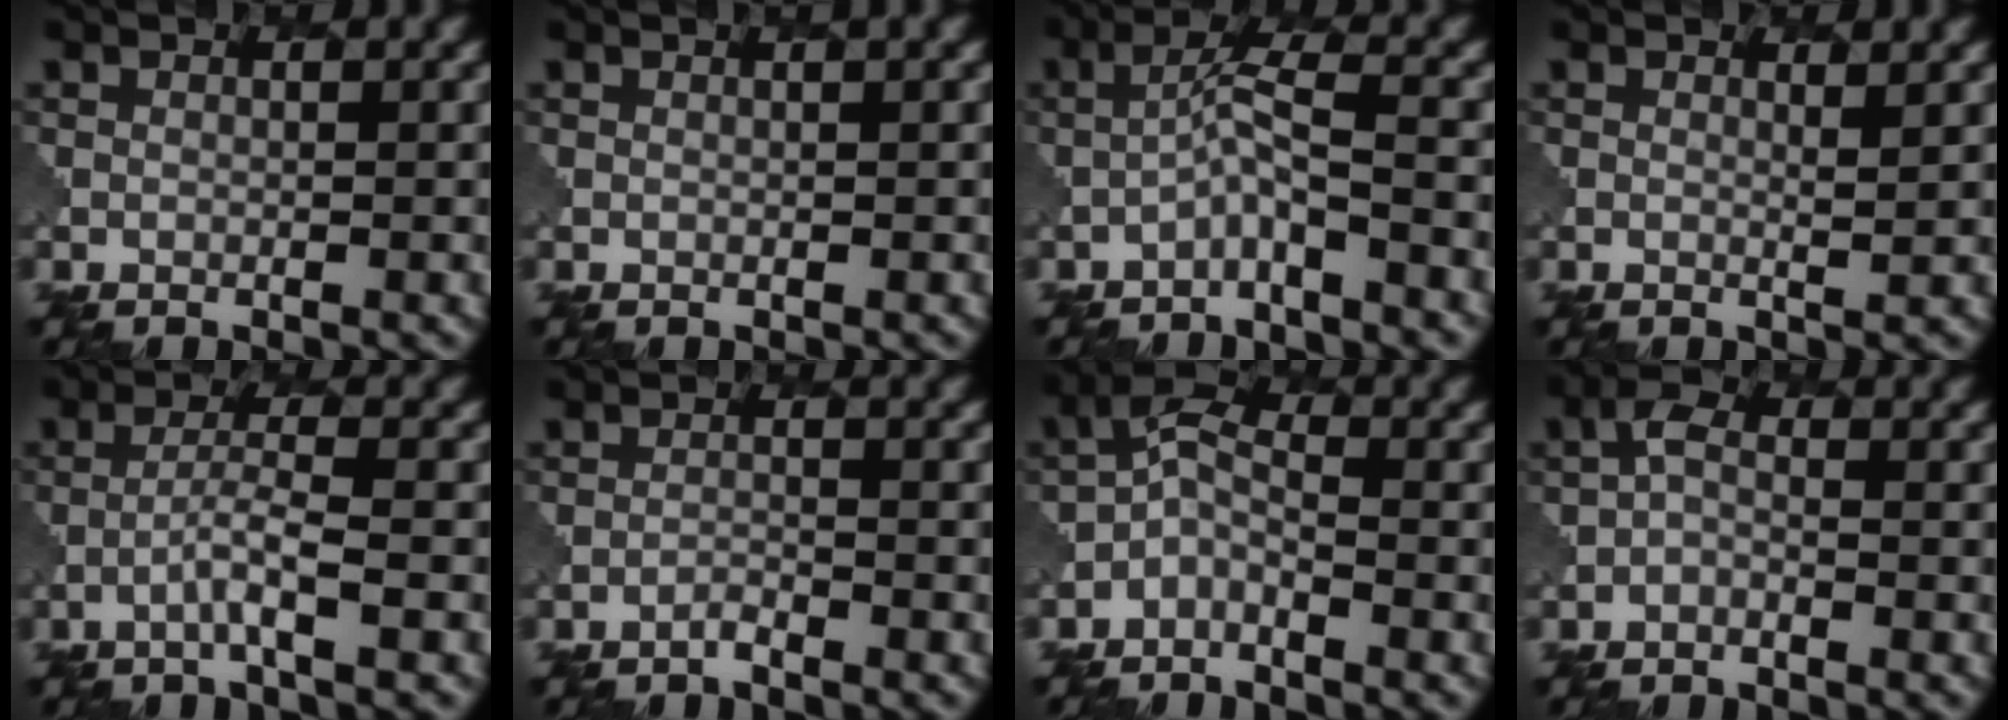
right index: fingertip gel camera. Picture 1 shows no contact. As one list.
[{"total": 0.9, "force": [0.2, 0.1, 0.8], "torque": [-0.008, 0.000, 0.004]}, {"total": 2.6, "force": [-1.3, 0.2, 2.3], "torque": [-0.044, 0.014, -0.029]}, {"total": 1.4, "force": [0.8, 0.4, 1.1], "torque": [-0.012, -0.001, 0.010]}, {"total": 2.5, "force": [-0.9, 0.1, 2.3], "torque": [-0.041, 0.013, -0.023]}, {"total": 0.7, "force": [-0.7, 0.1, 0.0], "torque": [0.002, 0.002, -0.014]}, {"total": 2.2, "force": [-1.4, 1.1, 1.3], "torque": [-0.027, 0.008, -0.033]}, {"total": 1.2, "force": [-0.5, 0.8, 0.8], "torque": [-0.018, 0.002, -0.013]}]